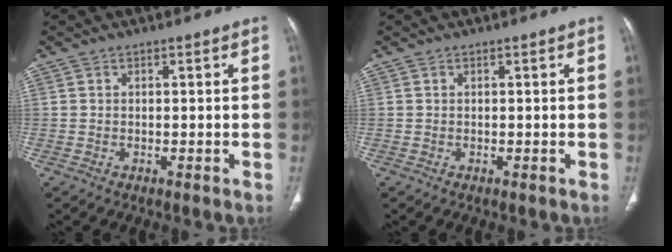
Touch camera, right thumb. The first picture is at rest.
{"total": 0.0}